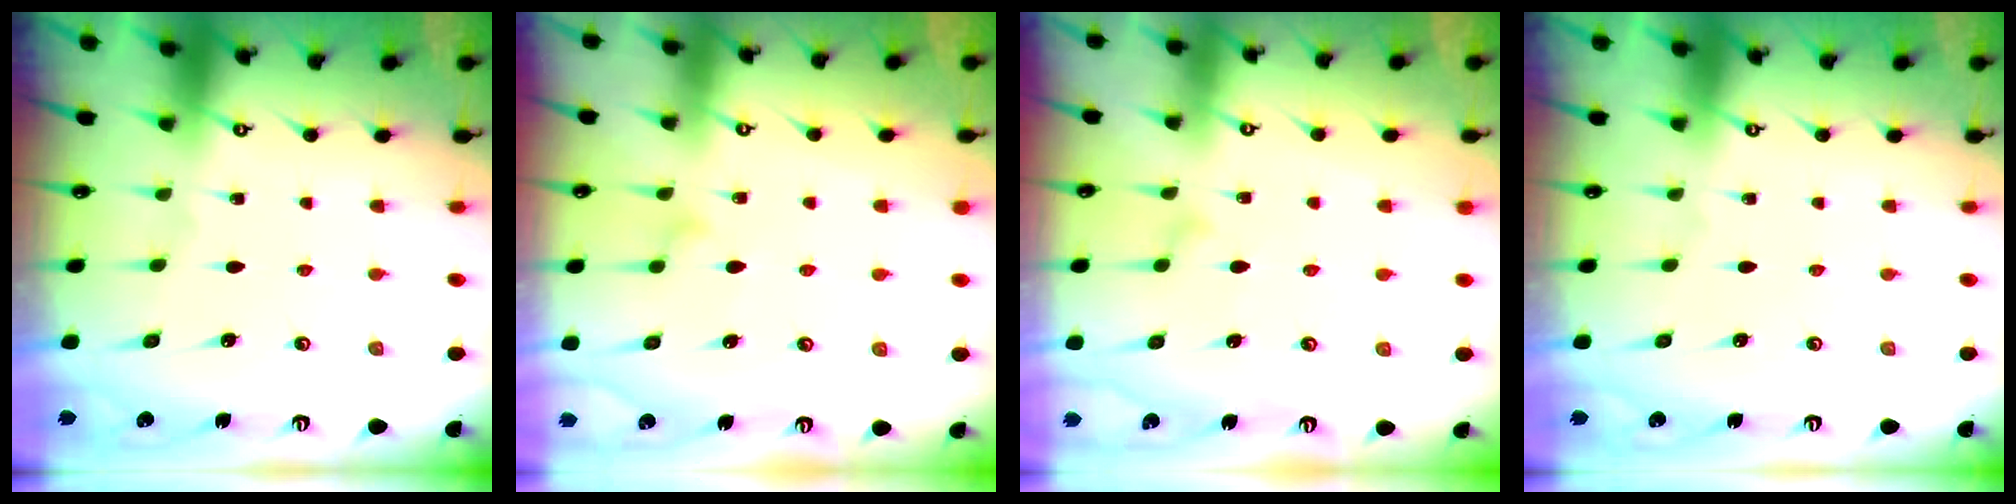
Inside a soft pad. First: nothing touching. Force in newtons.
{"total": 9.7, "press": 9.7, "slide": 0.2}
{"total": 8.0, "press": 8.0, "slide": 0.4}
{"total": 0.0}